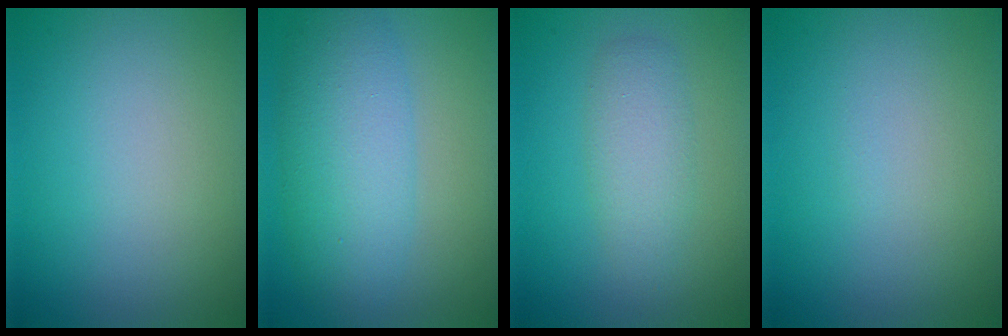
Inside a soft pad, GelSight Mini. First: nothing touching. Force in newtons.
{"total": 6.3, "press": 6.3, "slide": 0.0}
{"total": 2.8, "press": 2.8, "slide": 0.1}
{"total": 0.0}